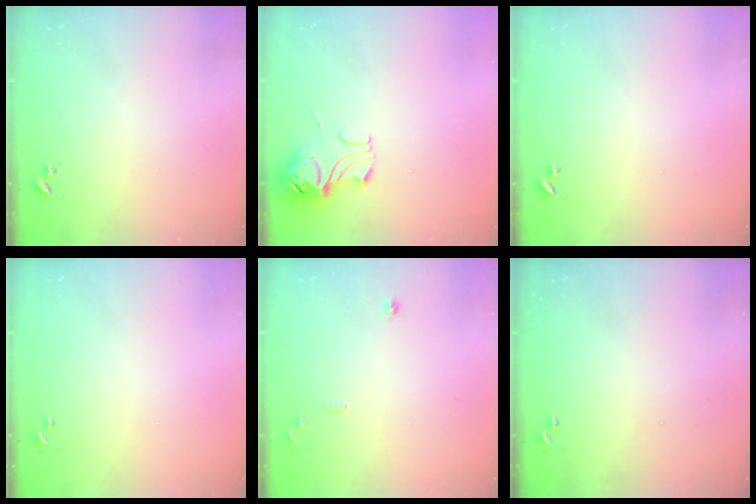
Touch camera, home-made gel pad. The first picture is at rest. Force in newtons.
{"total": 10.2, "press": 10.2, "slide": 1.2}
{"total": 0.0}
{"total": 0.0}
{"total": 7.9, "press": 7.9, "slide": 0.8}
{"total": 0.0}